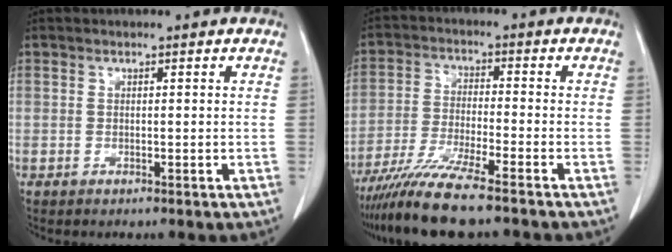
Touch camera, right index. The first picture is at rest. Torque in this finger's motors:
{"motor_torque": [1.10, -1.04, 0.53, 0.18]}